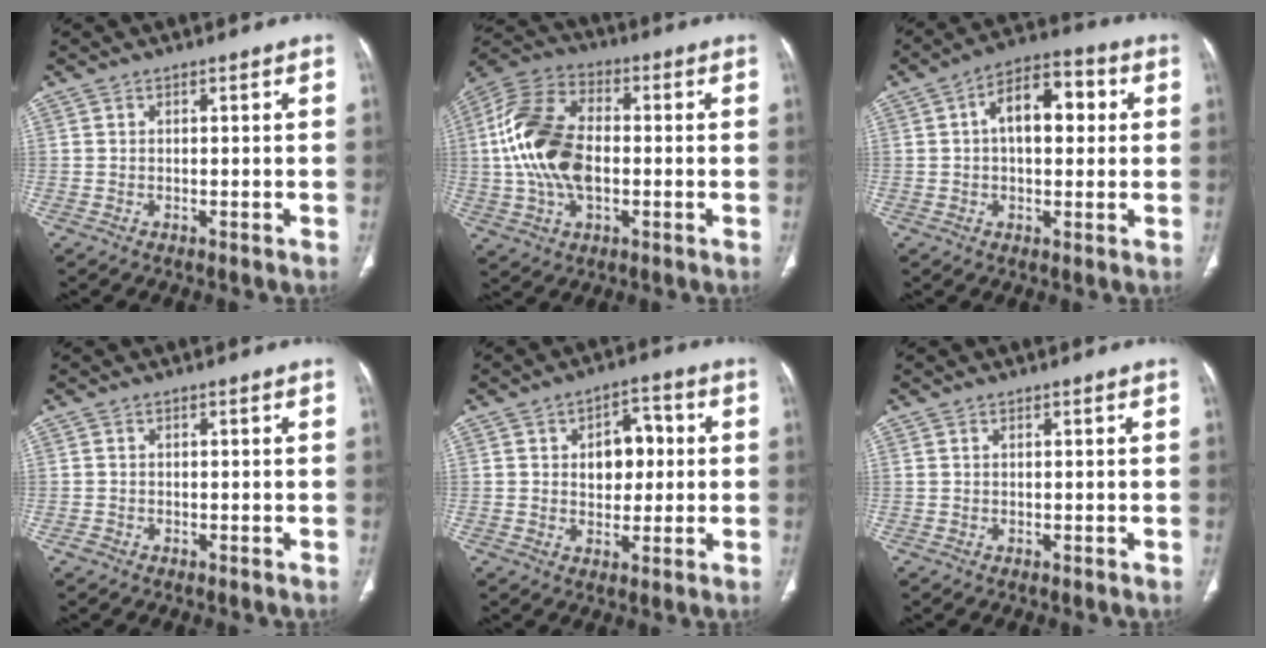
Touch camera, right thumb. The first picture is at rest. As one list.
[{"total": 17.4, "force": [-0.4, 10.5, 13.9], "torque": [-0.279, 0.021, -0.012]}, {"total": 11.1, "force": [2.0, 6.2, 9.0], "torque": [-0.117, 0.025, 0.023]}, {"total": 0.9, "force": [-0.6, 0.7, 0.2], "torque": [-0.005, 0.003, -0.012]}, {"total": 8.2, "force": [1.1, 5.6, 5.8], "torque": [-0.046, 0.012, 0.016]}, {"total": 0.0}]